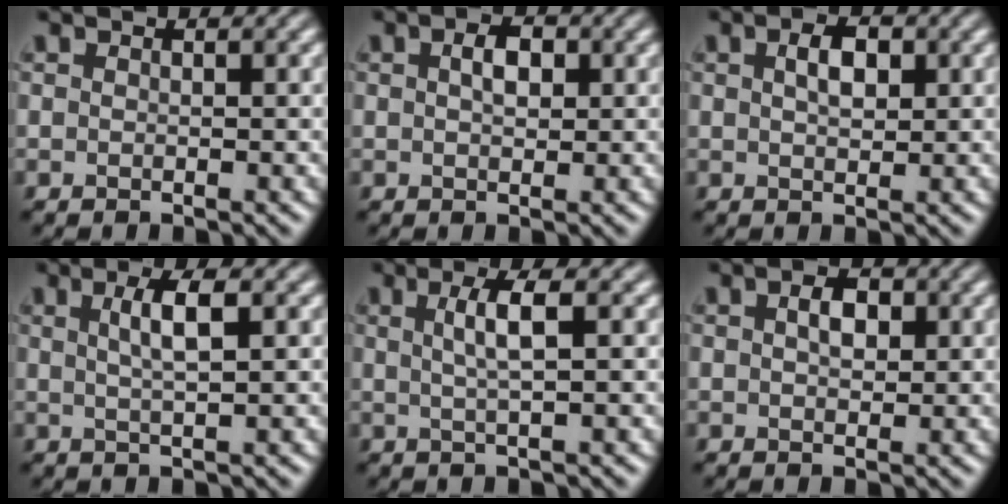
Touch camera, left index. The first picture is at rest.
{"total": 2.2, "force": [0.6, 1.3, 1.7], "torque": [-0.030, 0.003, 0.007]}
{"total": 2.5, "force": [0.7, 1.4, 2.0], "torque": [-0.037, 0.003, 0.013]}
{"total": 3.0, "force": [0.9, 0.8, 2.8], "torque": [-0.044, 0.007, 0.013]}
{"total": 3.0, "force": [0.6, 0.7, 2.9], "torque": [-0.048, 0.003, 0.009]}
{"total": 2.2, "force": [0.6, 1.4, 1.7], "torque": [-0.030, 0.003, 0.008]}